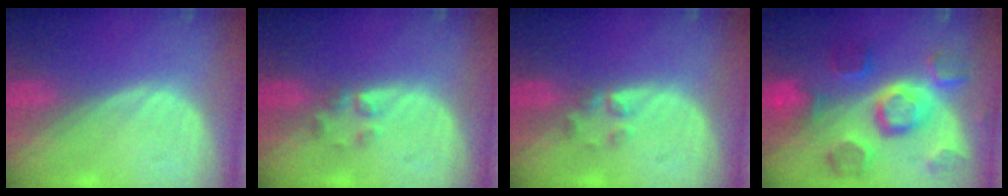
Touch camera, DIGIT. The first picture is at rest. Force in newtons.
{"total": 2.0, "press": 1.9, "slide": 0.8}
{"total": 2.0, "press": 1.9, "slide": 0.8}
{"total": 11.4, "press": 10.1, "slide": 5.3}